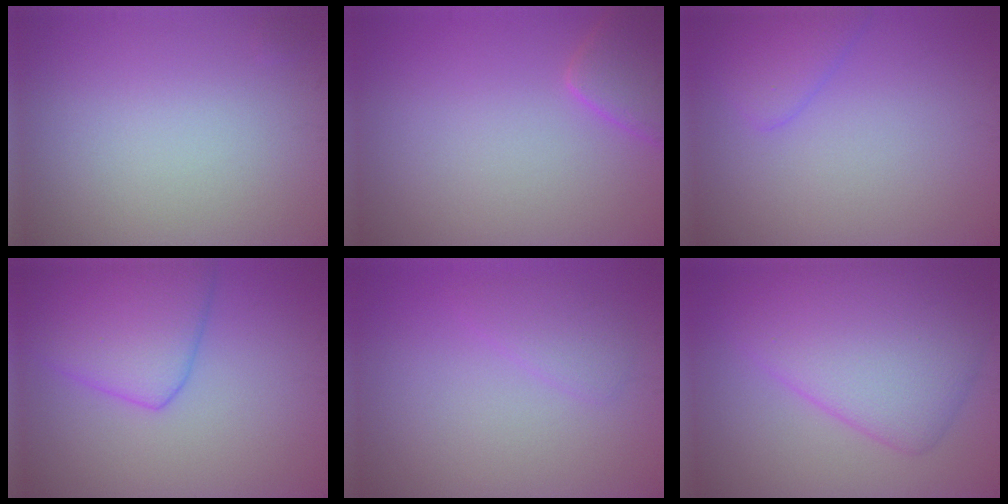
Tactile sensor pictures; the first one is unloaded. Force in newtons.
{"total": 2.4, "press": 2.4, "slide": 0.3}
{"total": 2.5, "press": 2.5, "slide": 0.2}
{"total": 6.5, "press": 6.5, "slide": 0.3}
{"total": 1.6, "press": 1.6, "slide": 0.2}
{"total": 7.8, "press": 7.8, "slide": 0.2}